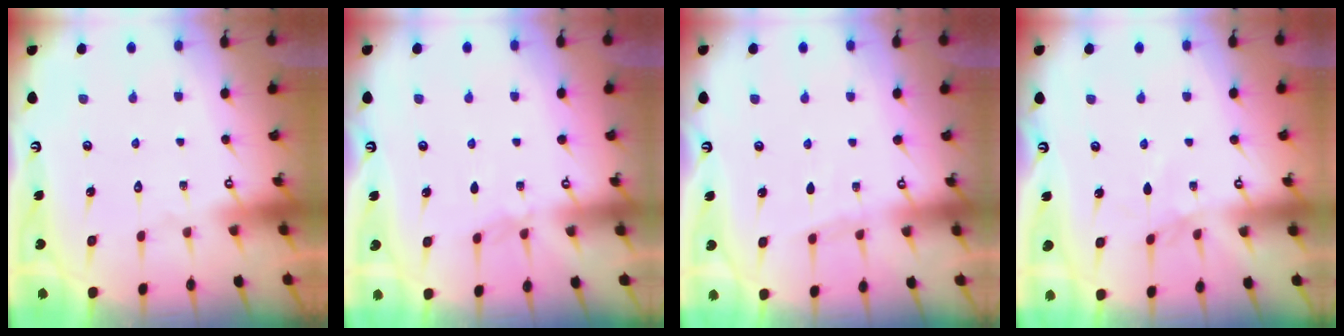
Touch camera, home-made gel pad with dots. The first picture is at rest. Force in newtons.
{"total": 3.0, "press": 3.0, "slide": 0.5}
{"total": 3.0, "press": 3.0, "slide": 0.4}
{"total": 2.1, "press": 2.0, "slide": 0.4}